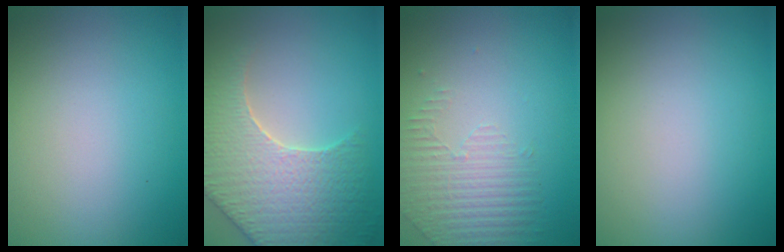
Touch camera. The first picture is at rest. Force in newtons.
{"total": 7.1, "press": 5.9, "slide": 3.9}
{"total": 1.5, "press": 0.9, "slide": 1.2}
{"total": 0.0}